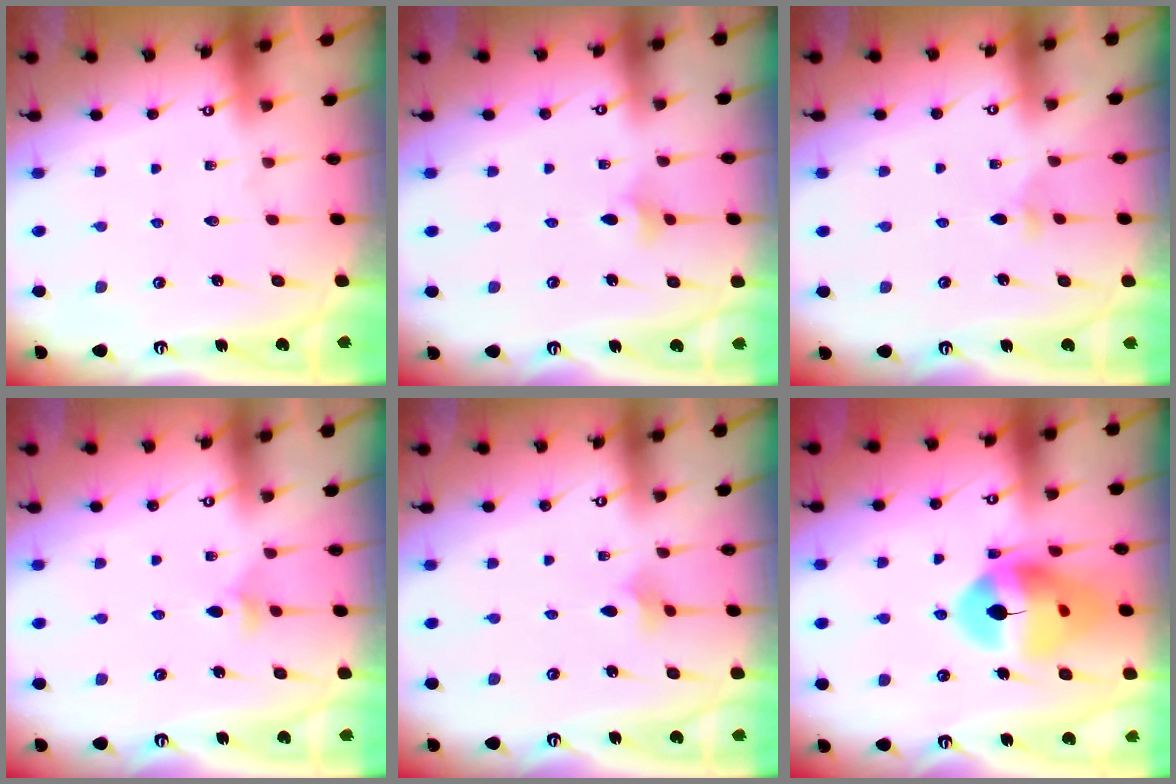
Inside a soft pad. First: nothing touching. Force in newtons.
{"total": 3.2, "press": 3.1, "slide": 0.6}
{"total": 2.3, "press": 2.3, "slide": 0.5}
{"total": 3.5, "press": 3.3, "slide": 0.9}
{"total": 2.1, "press": 2.1, "slide": 0.4}
{"total": 15.3, "press": 15.2, "slide": 1.8}